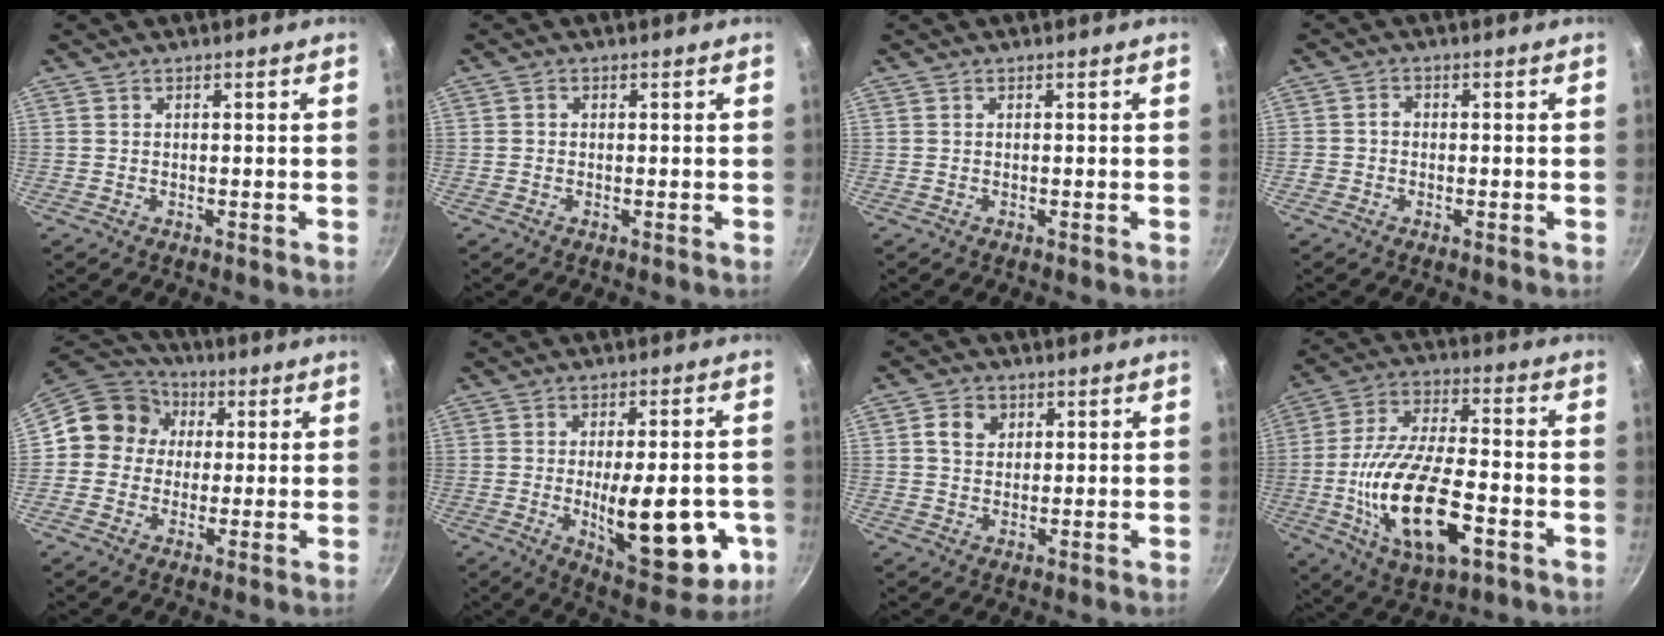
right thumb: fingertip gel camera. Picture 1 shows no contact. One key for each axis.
{"total": 0.6, "fx": -0.1, "fy": 0.6, "fz": 0.3, "tx": -0.004, "ty": 0.003, "tz": -0.003}
{"total": 0.0}
{"total": 1.9, "fx": -0.5, "fy": 1.7, "fz": 0.8, "tx": -0.004, "ty": 0.010, "tz": -0.012}
{"total": 11.0, "fx": 1.7, "fy": 10.2, "fz": 3.9, "tx": -0.032, "ty": 0.022, "tz": 0.007}
{"total": 18.4, "fx": -3.8, "fy": 7.3, "fz": 16.4, "tx": -0.198, "ty": -0.007, "tz": -0.042}
{"total": 4.4, "fx": 1.4, "fy": 3.6, "fz": 2.1, "tx": -0.018, "ty": 0.003, "tz": 0.022}
{"total": 19.9, "fx": -5.7, "fy": 8.5, "fz": 17.1, "tx": -0.319, "ty": 0.018, "tz": -0.104}